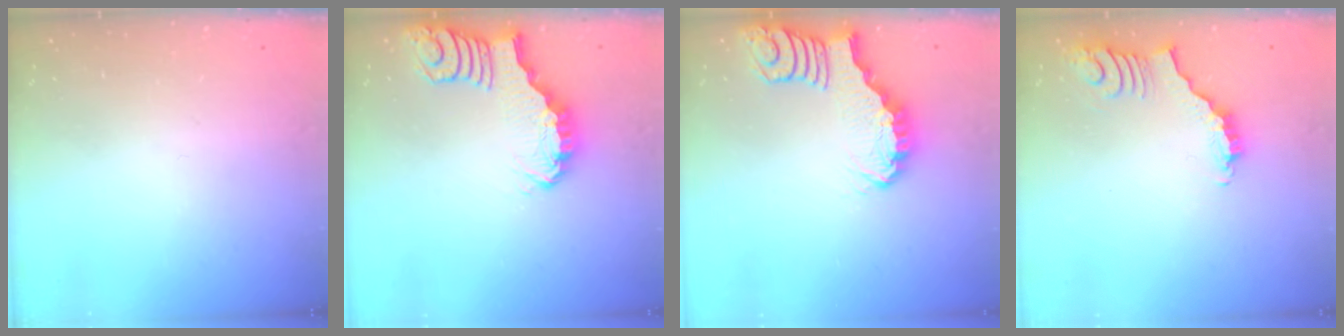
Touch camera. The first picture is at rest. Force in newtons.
{"total": 2.7, "press": 2.7, "slide": 0.4}
{"total": 2.4, "press": 2.4, "slide": 0.2}
{"total": 3.6, "press": 3.6, "slide": 0.5}